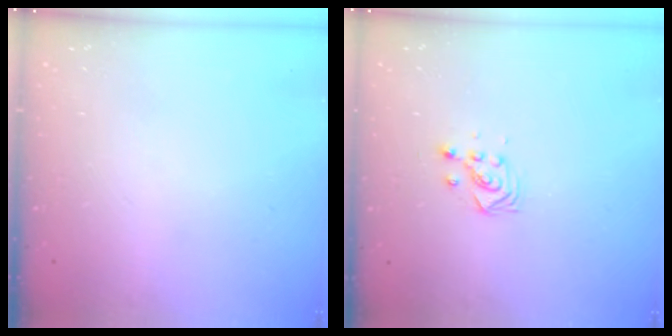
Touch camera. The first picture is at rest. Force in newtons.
{"total": 2.9, "press": 2.9, "slide": 0.4}